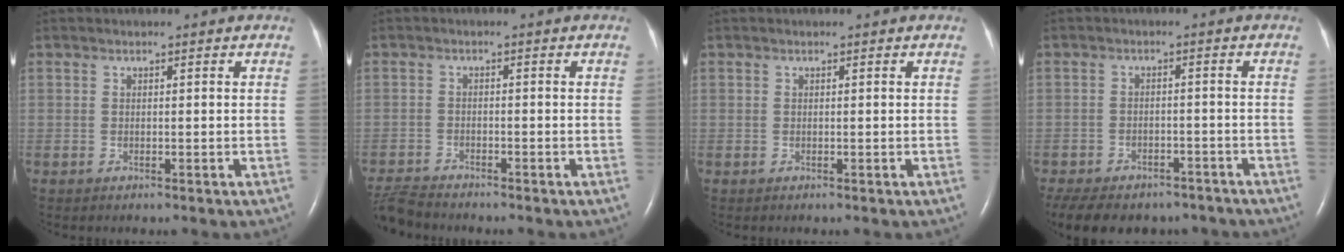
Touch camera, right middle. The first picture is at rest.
{"total": 5.3, "force": [-5.2, 0.5, 1.0], "torque": [-0.022, -0.019, -0.098]}
{"total": 0.0}
{"total": 17.6, "force": [-13.8, 8.4, 7.0], "torque": [-0.192, -0.011, -0.177]}